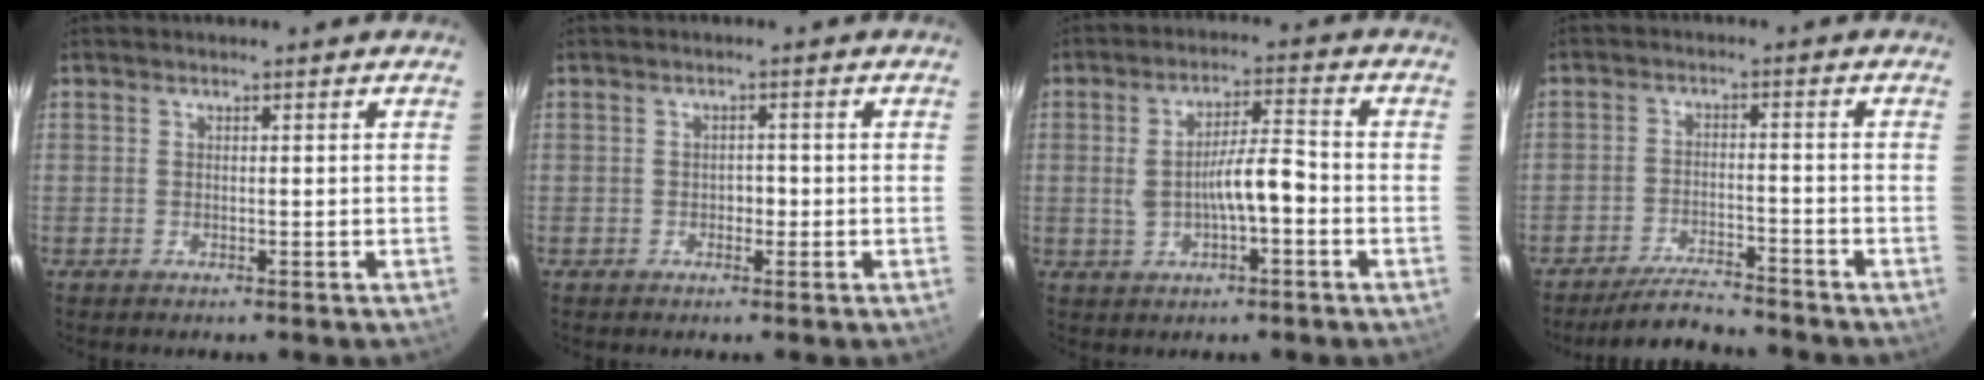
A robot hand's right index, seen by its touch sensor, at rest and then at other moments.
{"total": 0.9, "force": [-0.3, 0.6, 0.6], "torque": [-0.008, 0.003, -0.005]}
{"total": 7.4, "force": [-1.1, 1.8, 7.0], "torque": [-0.130, 0.018, -0.017]}
{"total": 6.3, "force": [-6.1, 0.4, 1.2], "torque": [-0.021, -0.009, -0.106]}